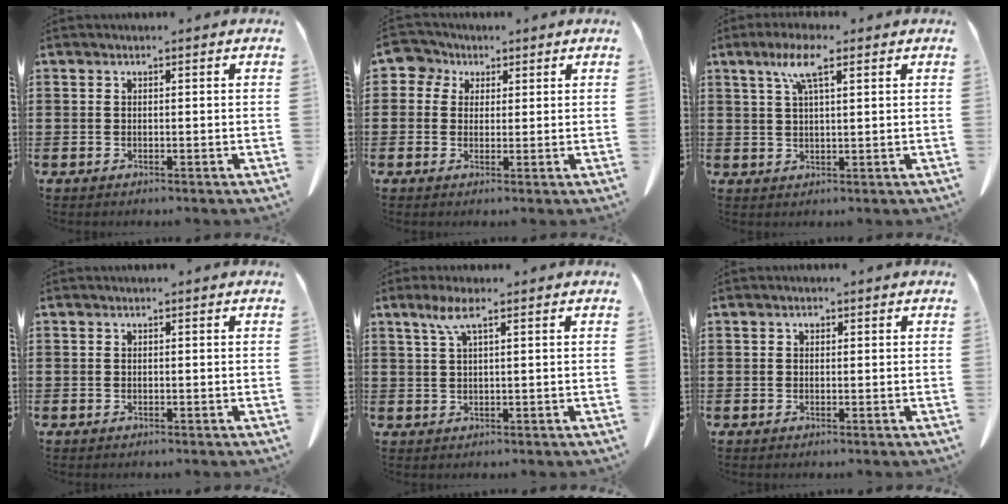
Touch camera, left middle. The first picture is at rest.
{"total": 3.9, "force": [1.6, 3.4, 1.0], "torque": [-0.032, 0.007, 0.024]}
{"total": 6.1, "force": [3.2, 1.4, 5.0], "torque": [-0.107, 0.011, 0.053]}
{"total": 0.0}
{"total": 3.9, "force": [2.0, 0.5, 3.3], "torque": [-0.071, 0.005, 0.034]}
{"total": 0.8, "force": [0.2, 0.5, 0.5], "torque": [-0.013, 0.004, 0.004]}